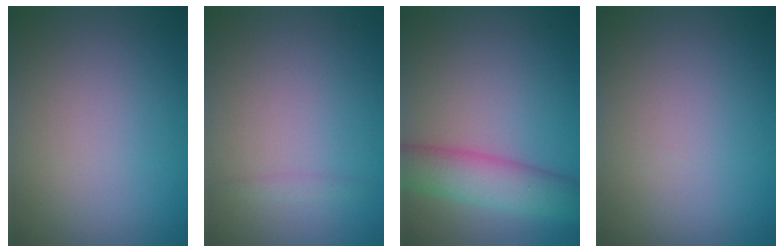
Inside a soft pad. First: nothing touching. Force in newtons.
{"total": 0.6, "press": 0.6, "slide": 0.0}
{"total": 5.4, "press": 5.4, "slide": 0.2}
{"total": 0.0}